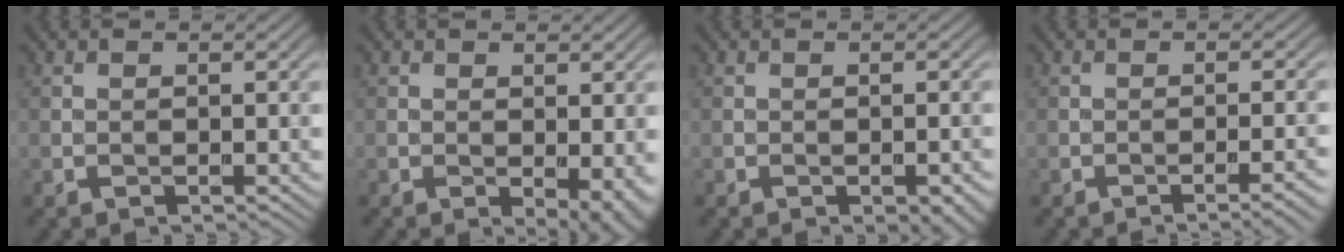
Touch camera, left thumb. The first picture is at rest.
{"total": 3.6, "force": [-0.7, 1.4, 3.3], "torque": [-0.042, -0.010, -0.006]}
{"total": 2.9, "force": [-1.6, 1.1, 2.1], "torque": [-0.026, -0.001, -0.016]}
{"total": 3.5, "force": [-1.9, 0.6, 2.9], "torque": [-0.037, 0.011, -0.032]}